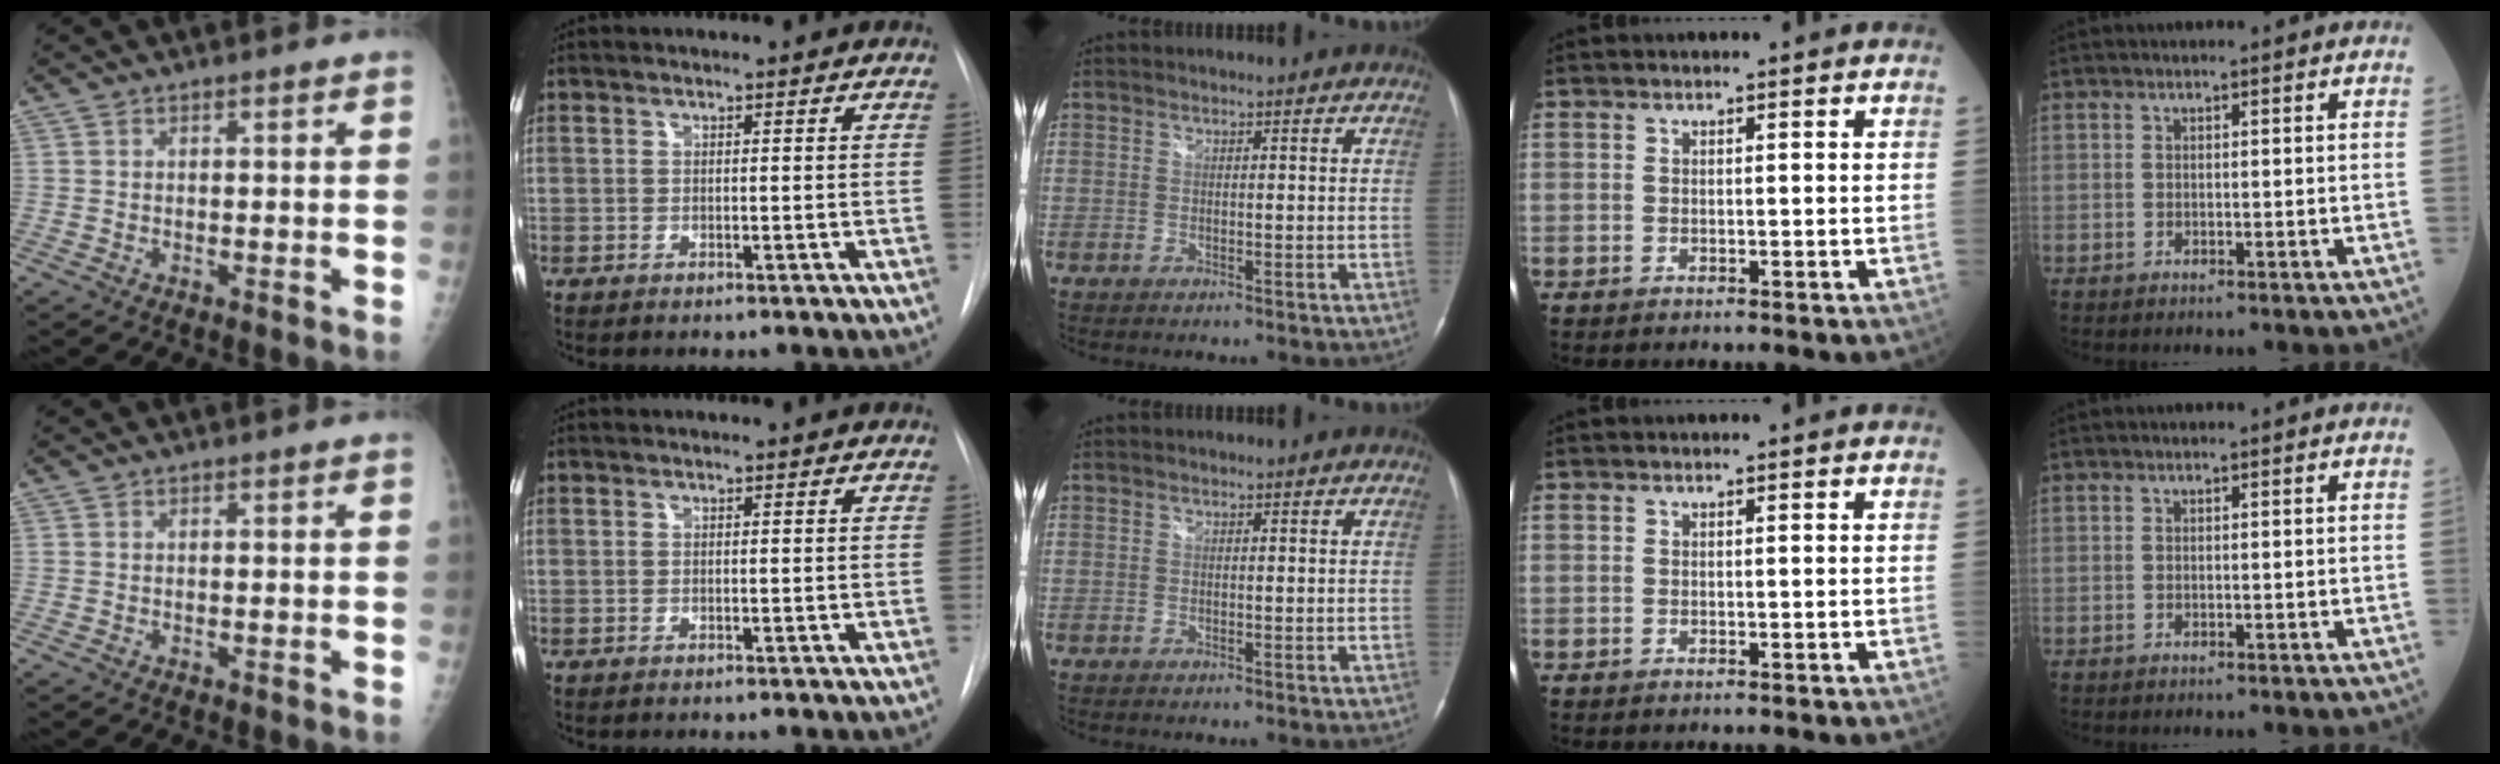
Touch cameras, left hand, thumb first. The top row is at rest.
{}